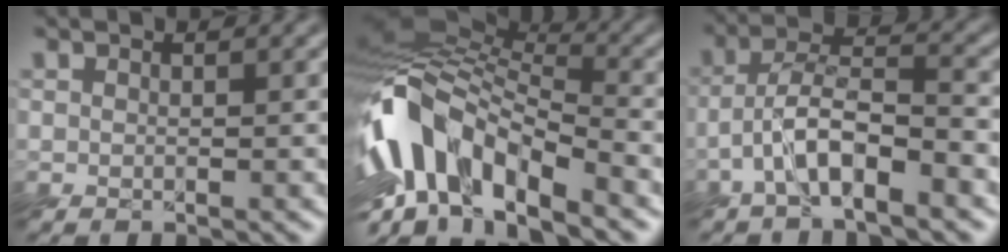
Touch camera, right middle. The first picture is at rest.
{"total": 11.9, "force": [-6.9, 5.5, 8.1], "torque": [-0.147, 0.010, -0.139]}
{"total": 6.0, "force": [-3.4, 1.8, 4.6], "torque": [-0.083, 0.009, -0.071]}